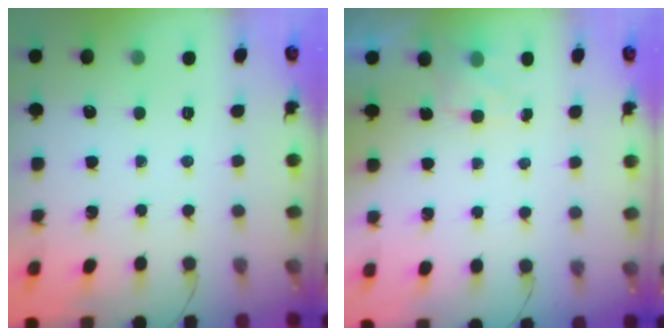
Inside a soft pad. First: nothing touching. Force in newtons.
{"total": 3.3, "press": 3.2, "slide": 0.8}